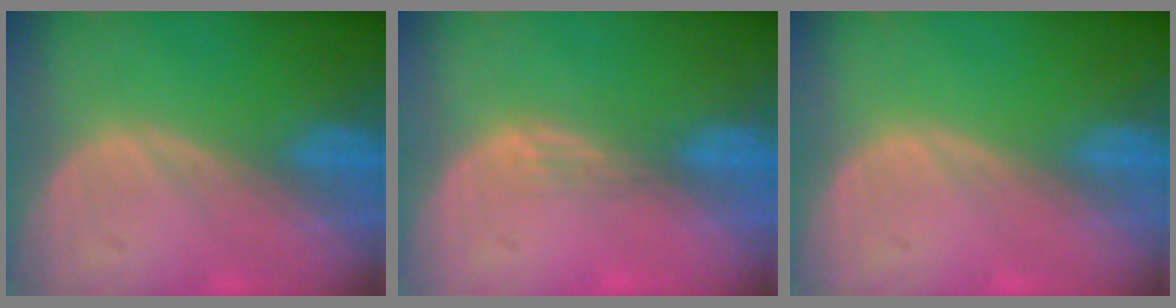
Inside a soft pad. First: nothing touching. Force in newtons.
{"total": 1.8, "press": 1.3, "slide": 1.2}
{"total": 0.0}